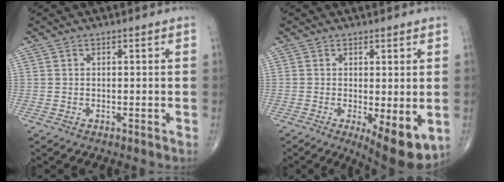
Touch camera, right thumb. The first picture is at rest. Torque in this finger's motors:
{"motor_torque": [-0.01, 0.85, 0.27, 0.11, 0.02]}